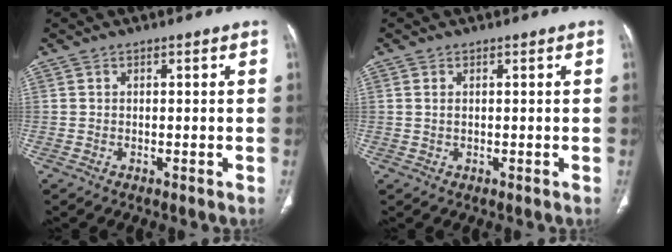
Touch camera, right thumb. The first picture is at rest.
{"total": 0.9, "force": [0.3, 0.4, 0.7], "torque": [-0.019, 0.004, 0.010]}